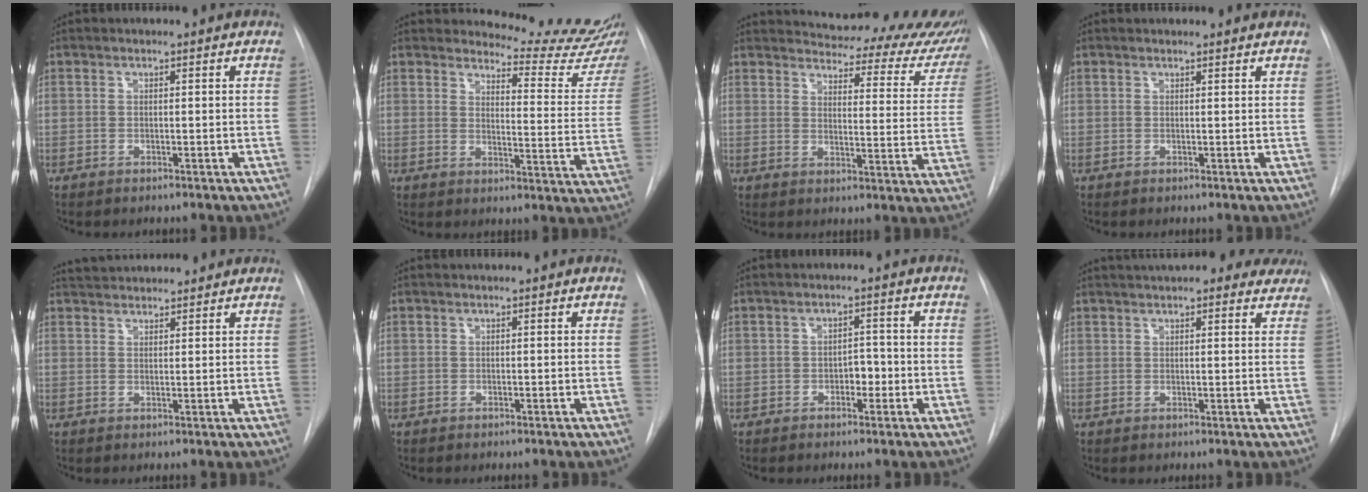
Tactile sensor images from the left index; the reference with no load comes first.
{"total": 13.7, "force": [13.5, -0.4, 1.9], "torque": [-0.018, -0.125, 0.142]}
{"total": 23.7, "force": [21.9, 6.4, 6.4], "torque": [-0.075, -0.087, 0.234]}
{"total": 2.6, "force": [2.5, 0.4, 0.3], "torque": [-0.009, 0.009, 0.024]}
{"total": 6.2, "force": [5.9, 1.0, 1.5], "torque": [-0.029, 0.033, 0.089]}
{"total": 0.0}
{"total": 2.7, "force": [-1.5, 1.5, 1.7], "torque": [-0.019, 0.002, -0.025]}
{"total": 16.8, "force": [14.8, 4.5, 6.5], "torque": [-0.093, 0.026, 0.180]}